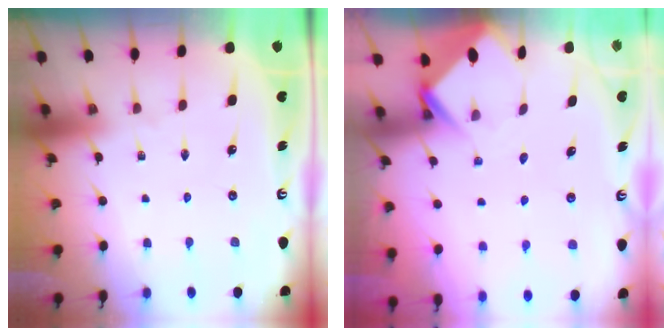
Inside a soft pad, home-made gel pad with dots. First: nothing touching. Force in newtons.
{"total": 3.8, "press": 3.8, "slide": 0.3}